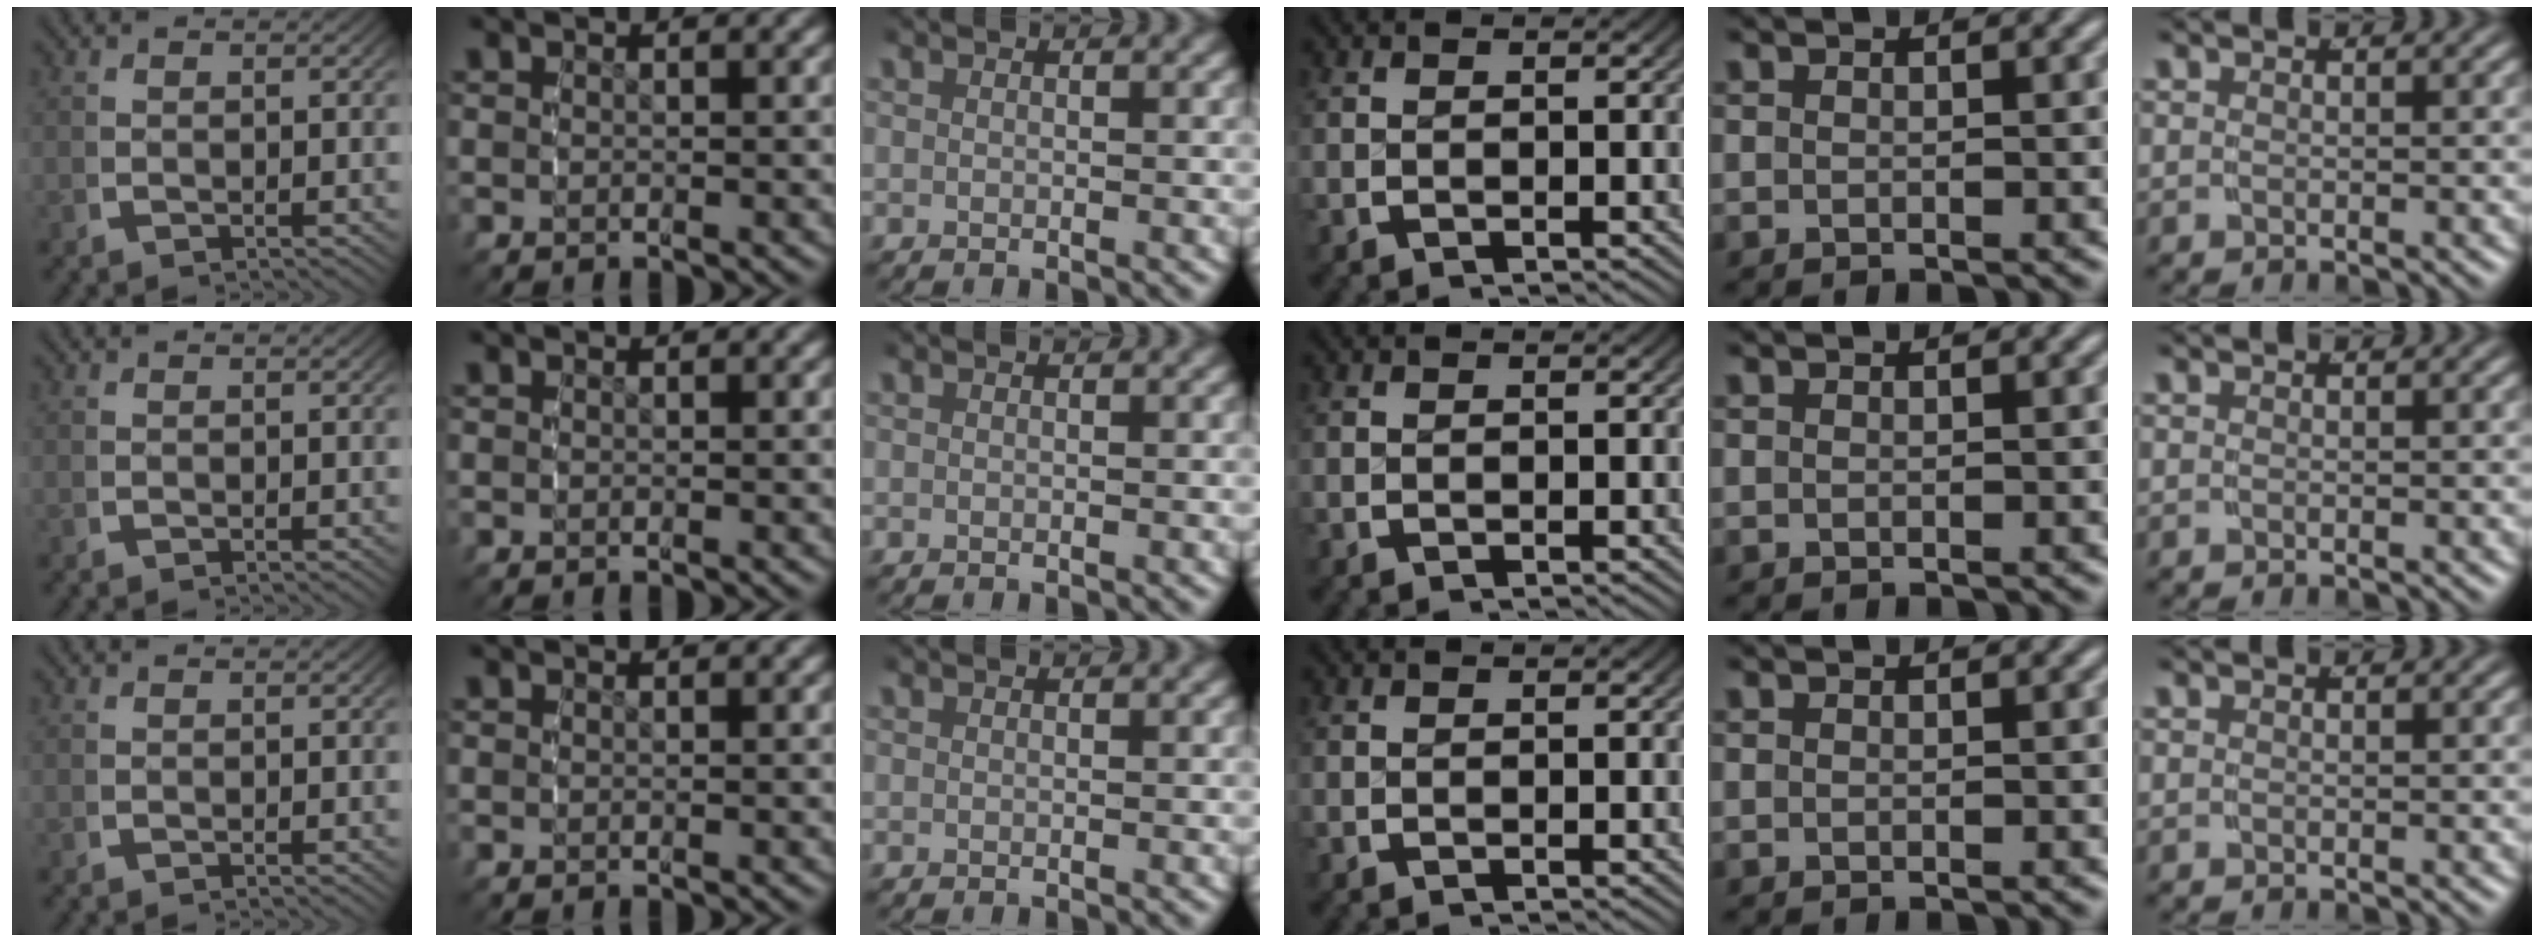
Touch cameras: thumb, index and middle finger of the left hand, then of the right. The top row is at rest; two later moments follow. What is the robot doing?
{"motion": "reach", "object": "shoes"}